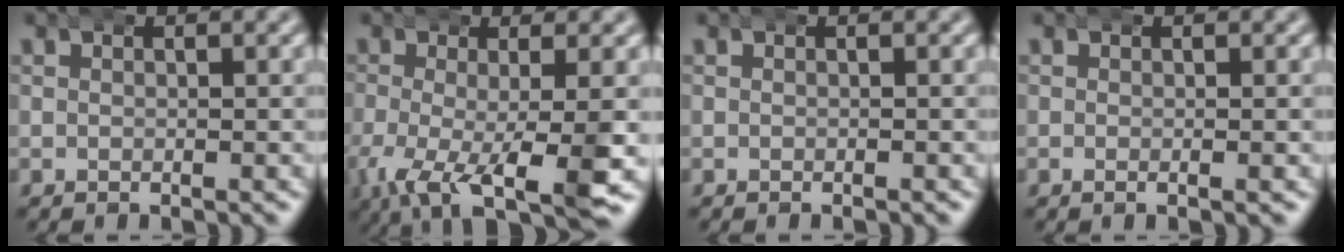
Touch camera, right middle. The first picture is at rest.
{"total": 10.0, "force": [-5.5, 3.6, 7.5], "torque": [-0.140, -0.032, -0.075]}
{"total": 0.0}
{"total": 0.7, "force": [-0.1, 0.1, 0.7], "torque": [-0.012, 0.004, -0.006]}